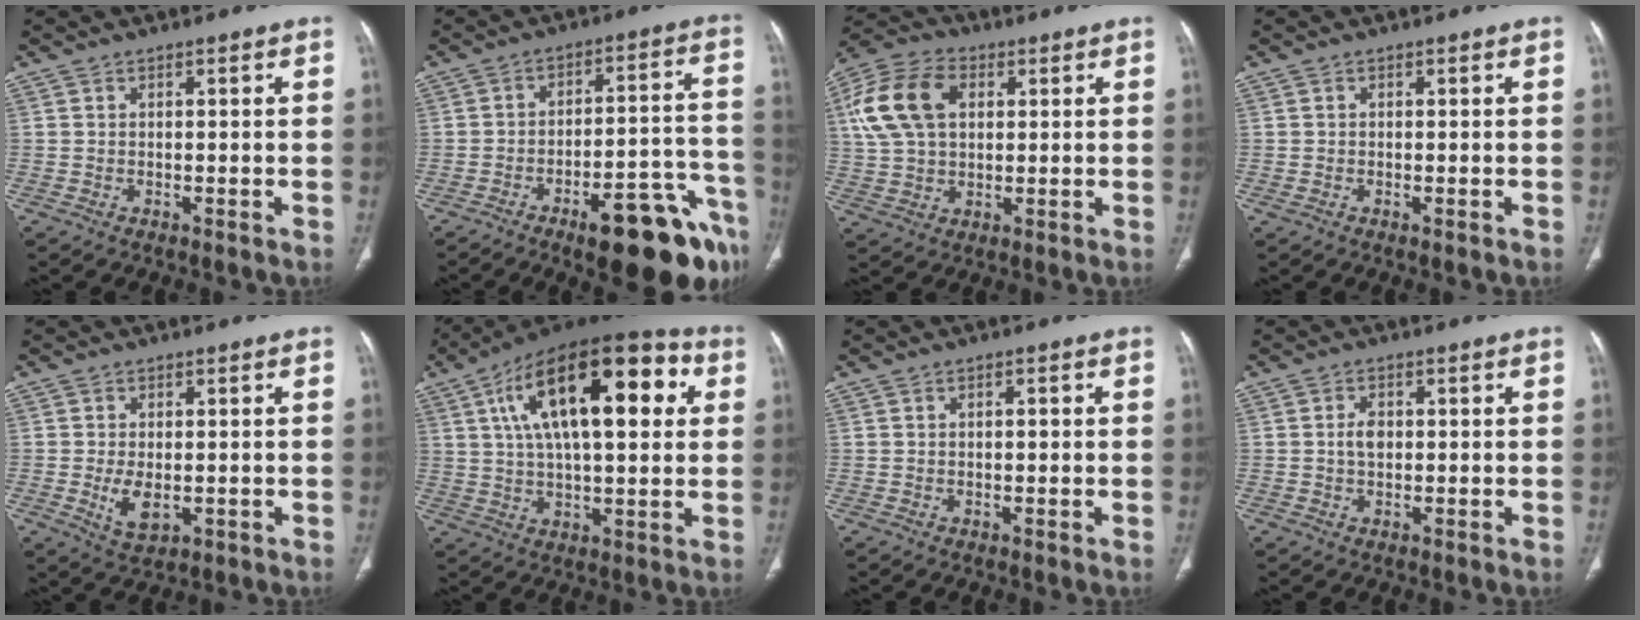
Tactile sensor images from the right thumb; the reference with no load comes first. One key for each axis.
{"total": 18.4, "fx": -11.3, "fy": 5.0, "fz": 13.7, "tx": -0.115, "ty": 0.080, "tz": -0.156}
{"total": 14.6, "fx": 3.8, "fy": 9.7, "fz": 10.3, "tx": -0.199, "ty": 0.017, "tz": 0.068}
{"total": 0.9, "fx": -0.3, "fy": 0.5, "fz": 0.7, "tx": -0.015, "ty": 0.001, "tz": -0.002}
{"total": 5.1, "fx": -0.9, "fy": 2.9, "fz": 4.1, "tx": -0.073, "ty": -0.009, "tz": -0.007}
{"total": 25.4, "fx": 7.5, "fy": 10.8, "fz": 21.8, "tx": -0.336, "ty": 0.021, "tz": 0.110}
{"total": 1.3, "fx": 0.1, "fy": 0.6, "fz": 1.1, "tx": -0.016, "ty": 0.003, "tz": 0.001}
{"total": 2.8, "fx": 0.1, "fy": 1.8, "fz": 2.1, "tx": -0.036, "ty": 0.003, "tz": 0.001}